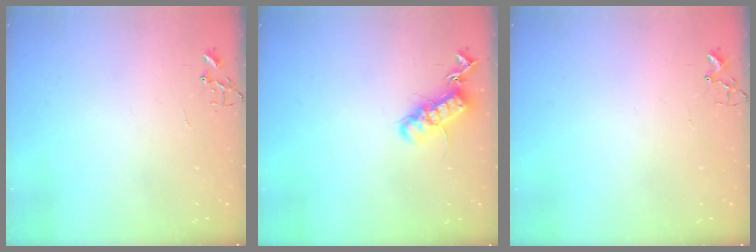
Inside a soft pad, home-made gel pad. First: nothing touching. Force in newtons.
{"total": 15.5, "press": 15.4, "slide": 1.8}
{"total": 1.7, "press": 1.6, "slide": 0.2}